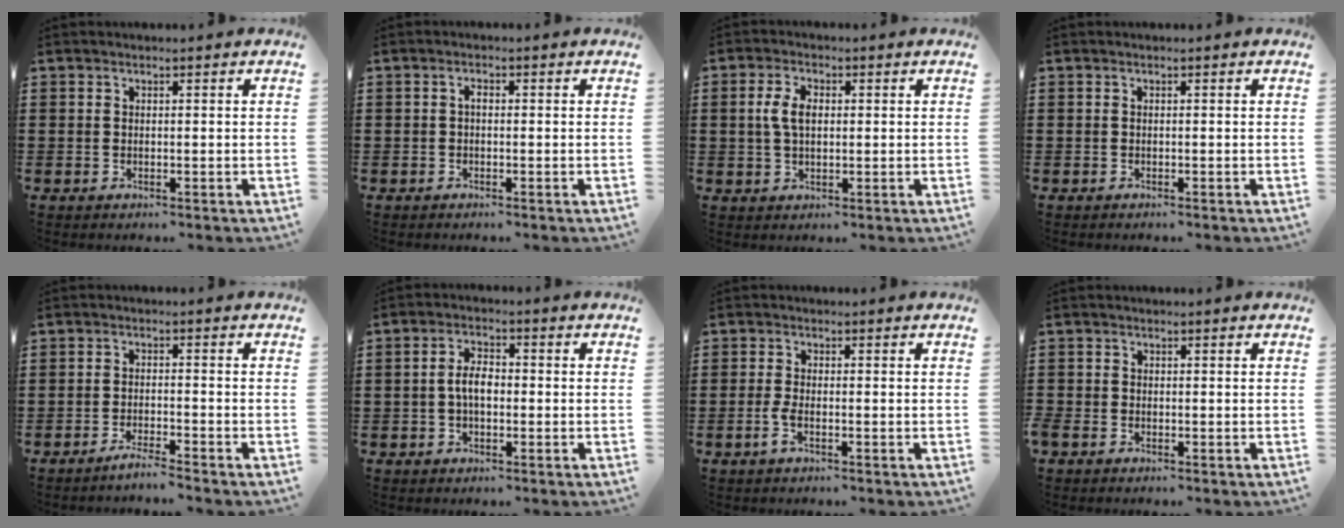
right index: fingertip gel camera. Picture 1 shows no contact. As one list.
[{"total": 0.9, "force": [-0.1, 0.1, 0.8], "torque": [-0.017, -0.002, -0.002]}, {"total": 4.3, "force": [0.4, 2.4, 3.5], "torque": [-0.079, 0.010, 0.003]}, {"total": 0.0}, {"total": 2.2, "force": [-2.0, -0.5, 0.9], "torque": [-0.014, 0.000, -0.036]}, {"total": 3.9, "force": [-0.3, 1.8, 3.5], "torque": [-0.078, -0.001, -0.010]}, {"total": 2.2, "force": [-1.0, 0.5, 1.9], "torque": [-0.049, -0.007, -0.023]}, {"total": 0.8, "force": [-0.6, 0.4, 0.1], "torque": [-0.003, 0.001, -0.014]}]